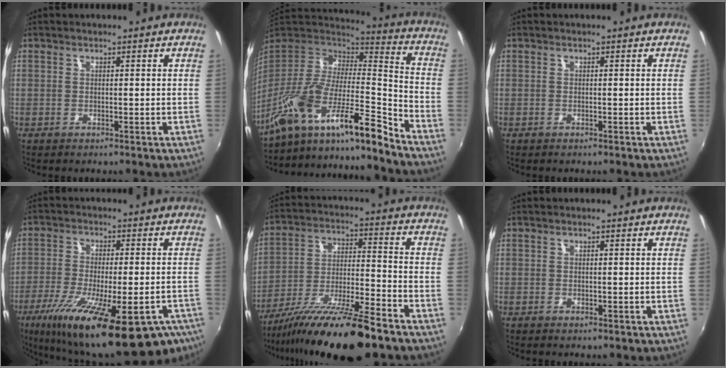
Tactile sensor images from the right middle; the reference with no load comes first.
{"total": 23.8, "force": [-17.6, 4.2, 15.5], "torque": [-0.261, -0.035, -0.309]}
{"total": 0.0}
{"total": 26.0, "force": [-17.6, 7.4, 17.7], "torque": [-0.312, -0.073, -0.258]}
{"total": 17.7, "force": [-13.6, 1.1, 11.2], "torque": [-0.216, -0.036, -0.239]}
{"total": 0.0}